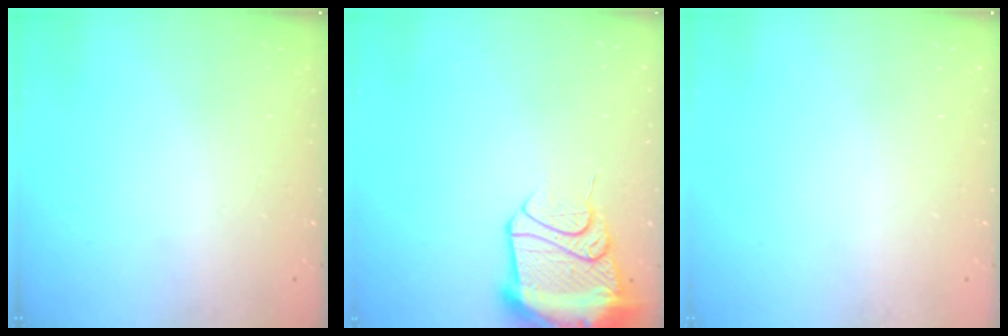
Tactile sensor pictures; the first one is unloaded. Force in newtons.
{"total": 15.3, "press": 15.2, "slide": 1.8}
{"total": 13.0, "press": 3.6, "slide": 12.5}